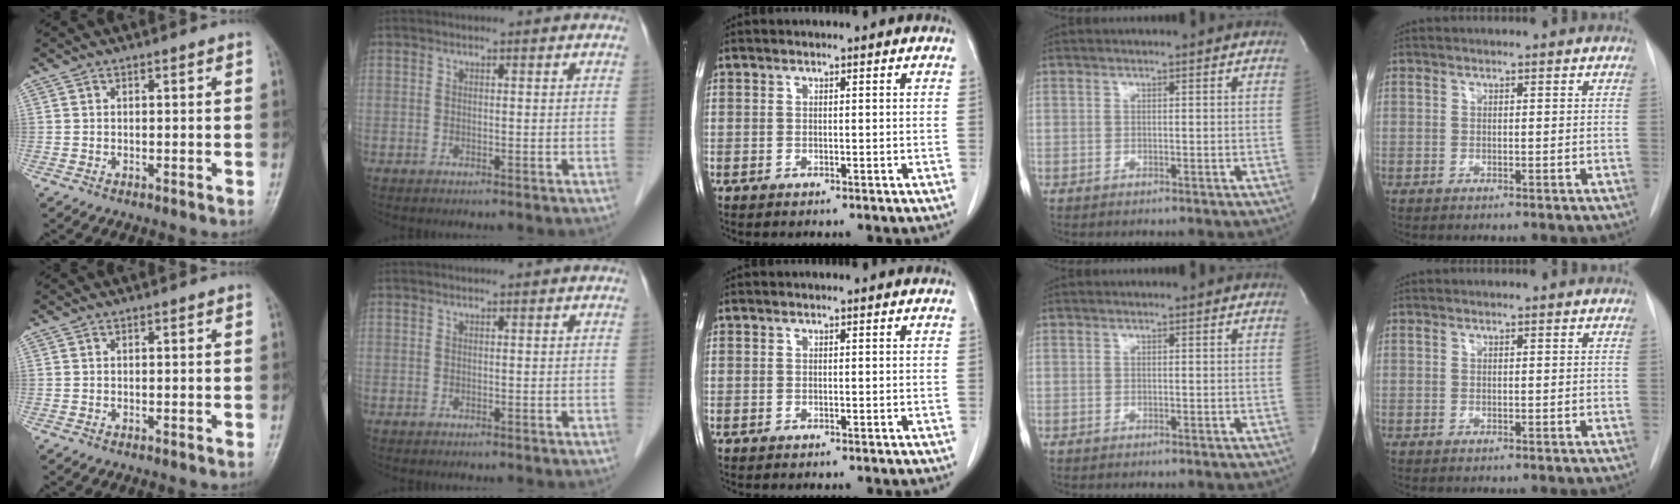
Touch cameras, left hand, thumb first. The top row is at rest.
{}